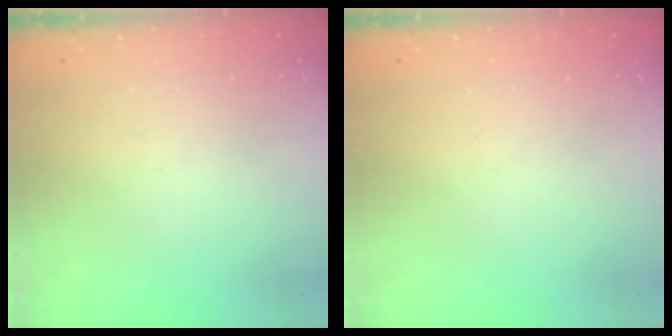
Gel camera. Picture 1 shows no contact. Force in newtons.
{"total": 0.0}